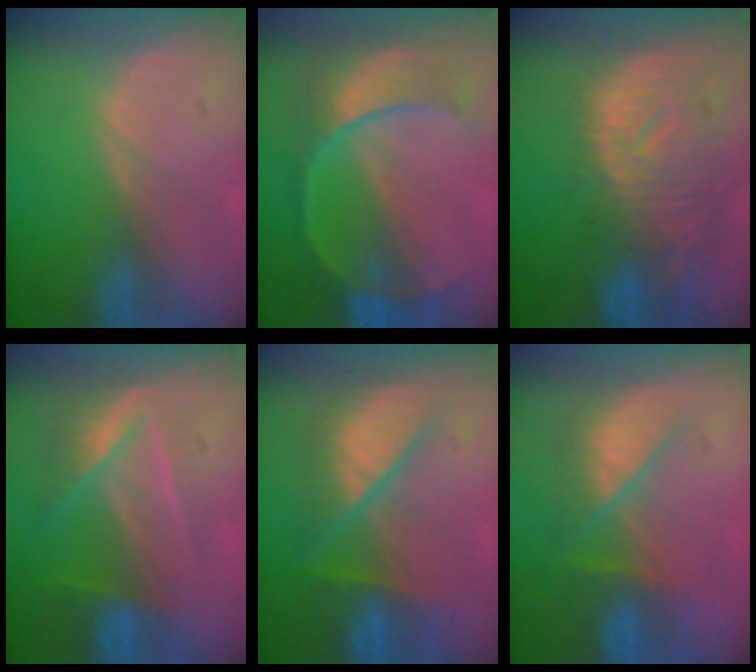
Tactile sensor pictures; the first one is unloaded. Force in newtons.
{"total": 8.8, "press": 8.3, "slide": 2.8}
{"total": 12.0, "press": 10.4, "slide": 6.0}
{"total": 7.3, "press": 6.4, "slide": 3.4}
{"total": 8.2, "press": 8.2, "slide": 0.6}
{"total": 7.5, "press": 7.2, "slide": 2.0}